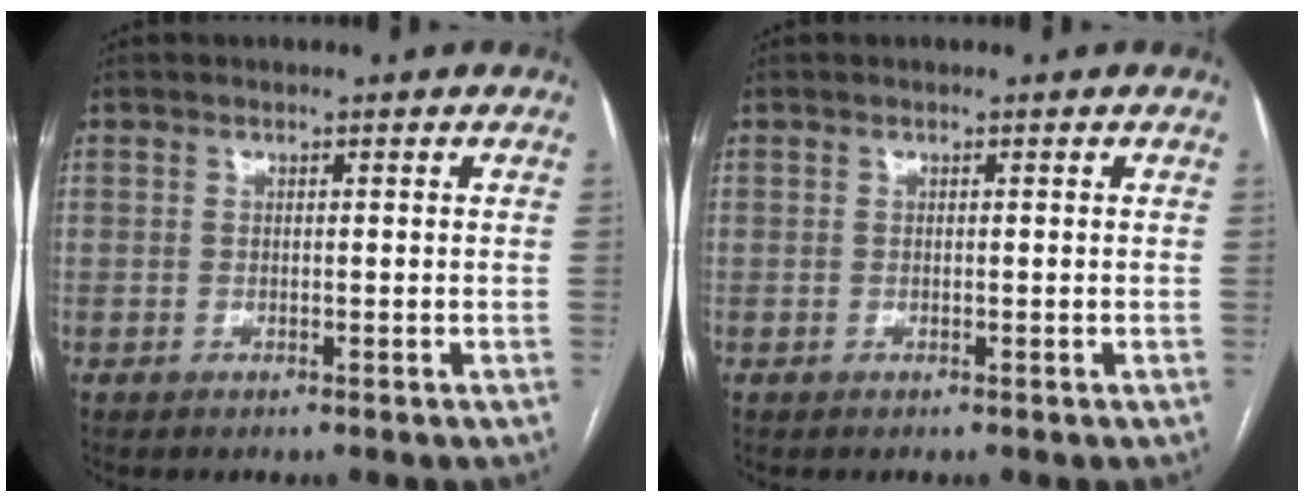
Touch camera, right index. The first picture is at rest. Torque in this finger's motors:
{"motor_torque": [-0.02, 0.02, 0.00, 0.00]}